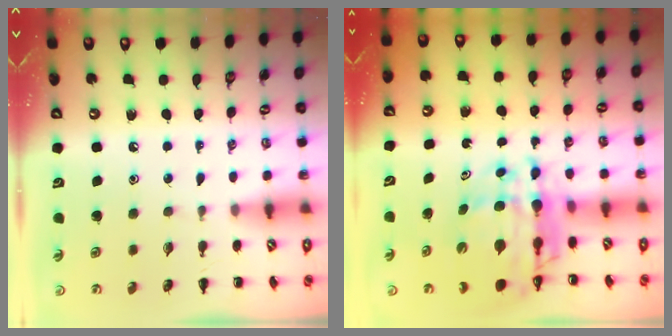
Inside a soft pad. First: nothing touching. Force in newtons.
{"total": 12.7, "press": 12.2, "slide": 3.5}